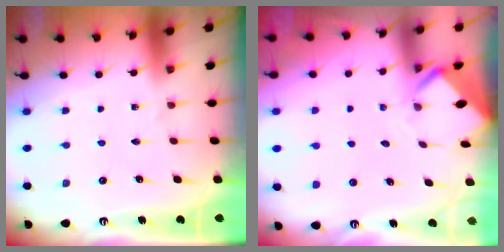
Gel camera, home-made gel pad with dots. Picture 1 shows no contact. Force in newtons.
{"total": 3.4, "press": 3.4, "slide": 0.1}